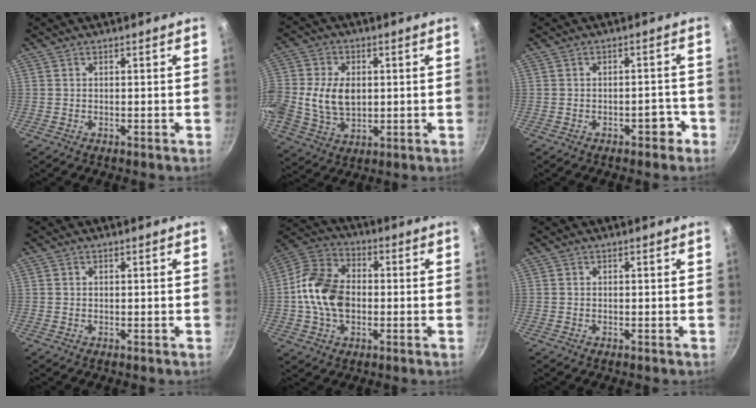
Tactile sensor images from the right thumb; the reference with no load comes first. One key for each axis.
{"total": 11.2, "fx": 0.3, "fy": 8.1, "fz": 7.7, "tx": -0.142, "ty": 0.002, "tz": 0.003}
{"total": 3.2, "fx": -1.8, "fy": 1.7, "fz": 2.0, "tx": -0.005, "ty": 0.025, "tz": -0.019}
{"total": 0.0}
{"total": 13.8, "fx": -1.0, "fy": 9.7, "fz": 9.9, "tx": -0.169, "ty": 0.027, "tz": -0.036}
{"total": 0.0}